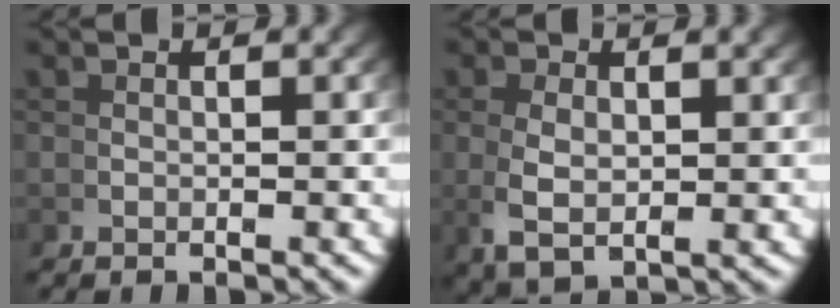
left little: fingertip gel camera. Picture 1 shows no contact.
{"total": 3.3, "force": [0.4, 1.6, 2.9], "torque": [-0.072, -0.012, 0.024]}